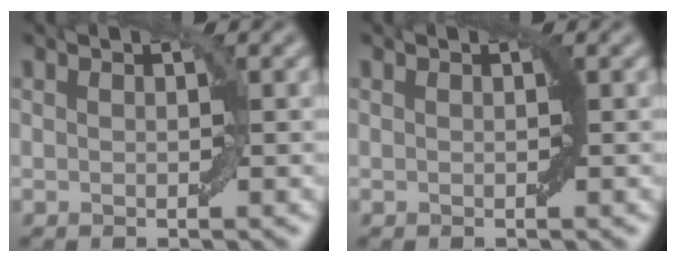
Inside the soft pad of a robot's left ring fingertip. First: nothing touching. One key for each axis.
{"total": 0.0}